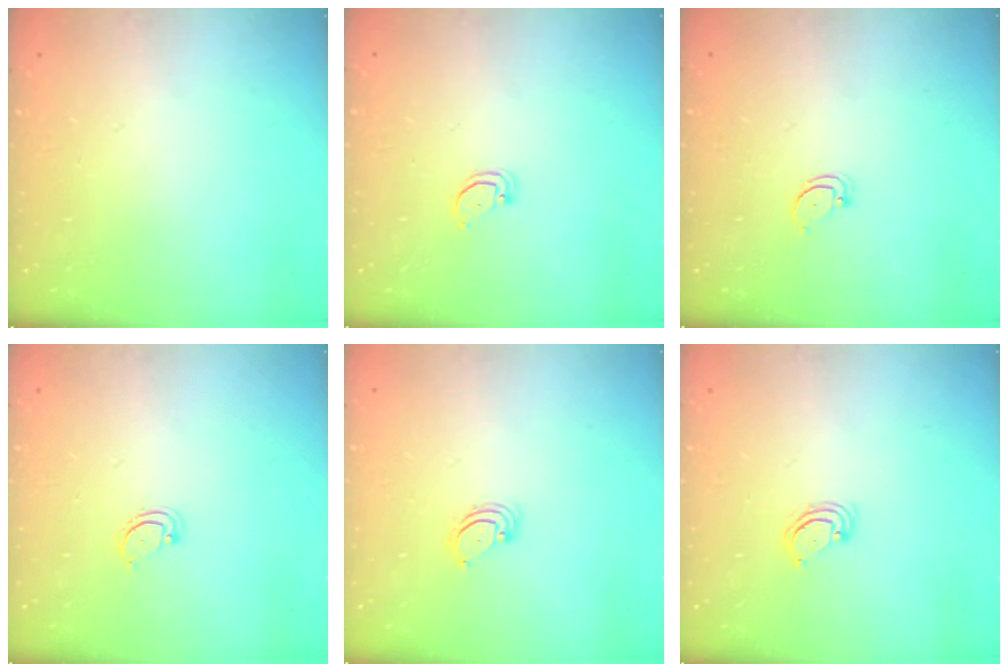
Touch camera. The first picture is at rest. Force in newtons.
{"total": 2.1, "press": 2.1, "slide": 0.2}
{"total": 2.4, "press": 2.4, "slide": 0.2}
{"total": 2.3, "press": 2.3, "slide": 0.2}
{"total": 2.8, "press": 2.8, "slide": 0.3}
{"total": 2.9, "press": 2.9, "slide": 0.3}